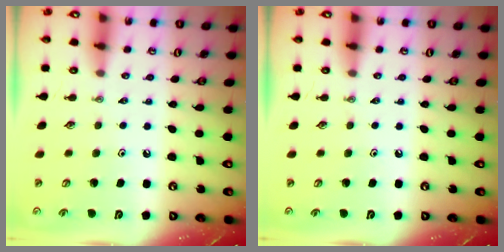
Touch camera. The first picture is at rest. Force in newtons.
{"total": 0.0}